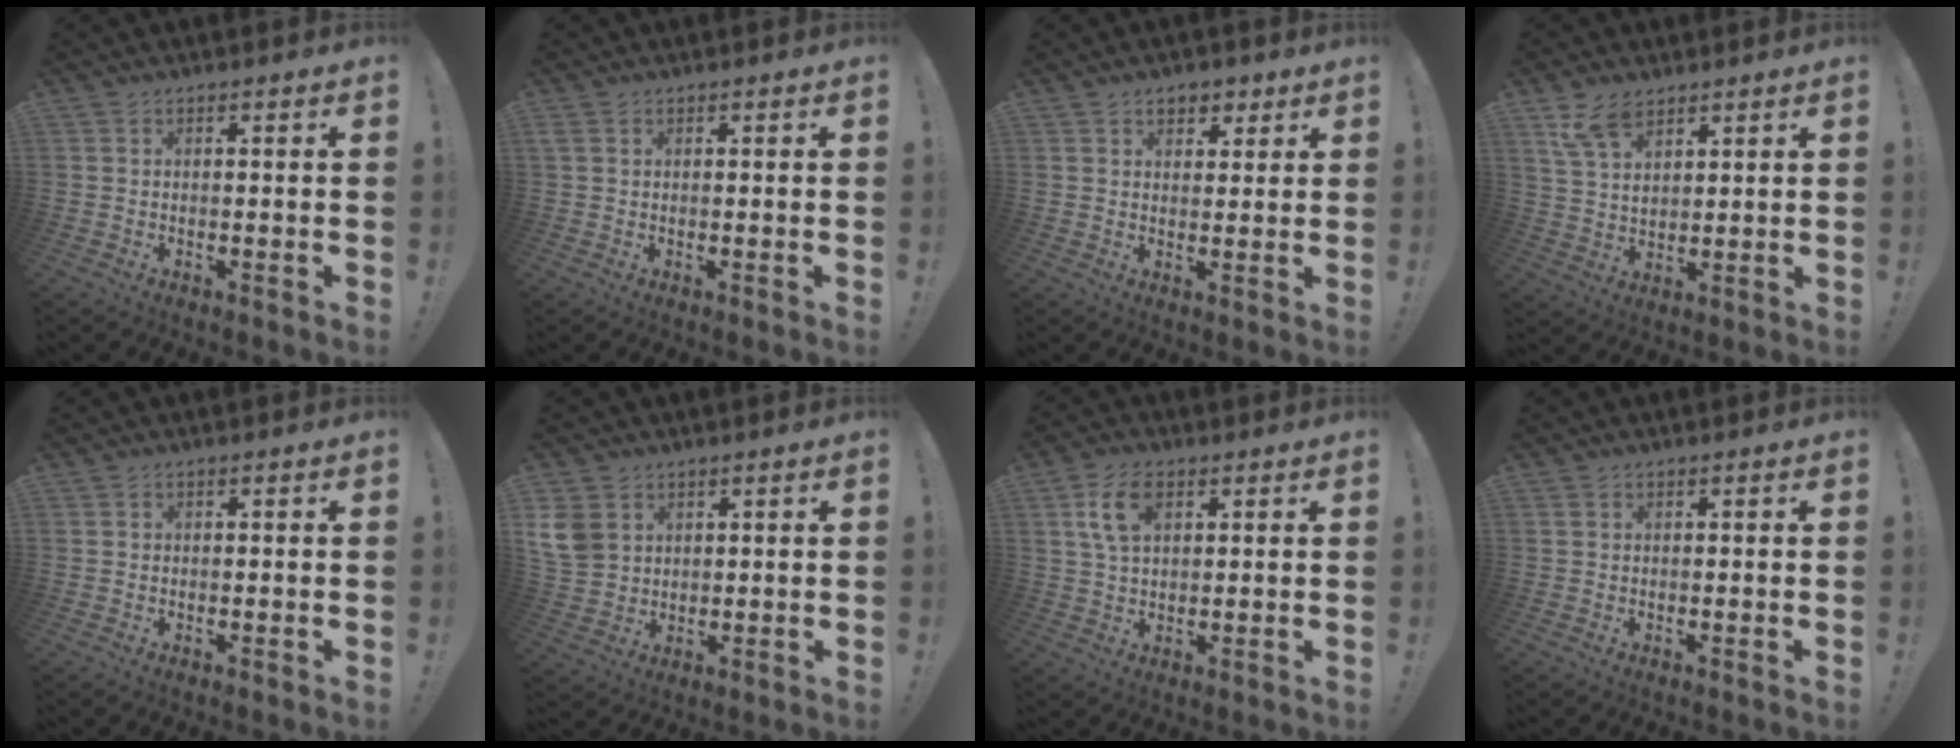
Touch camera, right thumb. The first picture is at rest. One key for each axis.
{"total": 1.0, "fx": 0.4, "fy": 0.7, "fz": 0.6, "tx": -0.019, "ty": 0.007, "tz": 0.009}
{"total": 4.5, "fx": 2.5, "fy": 3.3, "fz": 1.7, "tx": -0.010, "ty": -0.012, "tz": 0.042}
{"total": 9.1, "fx": 6.2, "fy": 4.5, "fz": 4.9, "tx": -0.099, "ty": -0.020, "tz": 0.122}
{"total": 0.0}
{"total": 8.0, "fx": 3.1, "fy": 6.3, "fz": 3.8, "tx": -0.082, "ty": -0.006, "tz": 0.067}
{"total": 8.7, "fx": 3.3, "fy": 5.0, "fz": 6.4, "tx": -0.128, "ty": 0.003, "tz": 0.062}
{"total": 0.0}